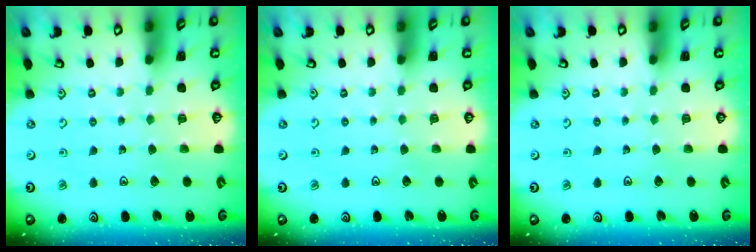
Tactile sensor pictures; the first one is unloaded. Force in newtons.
{"total": 0.0}
{"total": 0.0}